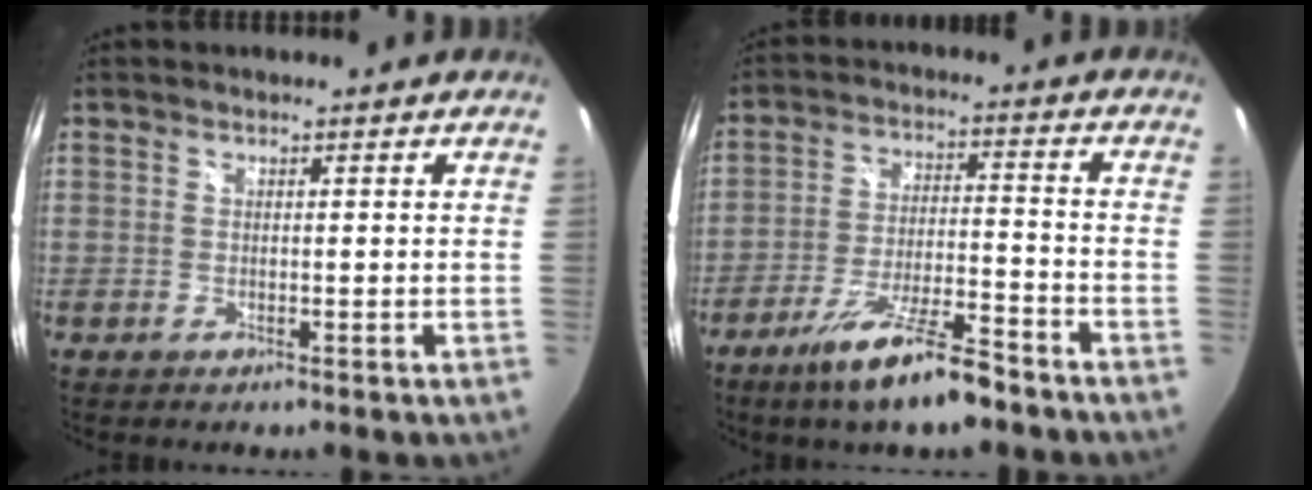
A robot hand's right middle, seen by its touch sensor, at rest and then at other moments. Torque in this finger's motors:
{"motor_torque": [1.10, -1.04, 0.65, 0.21]}